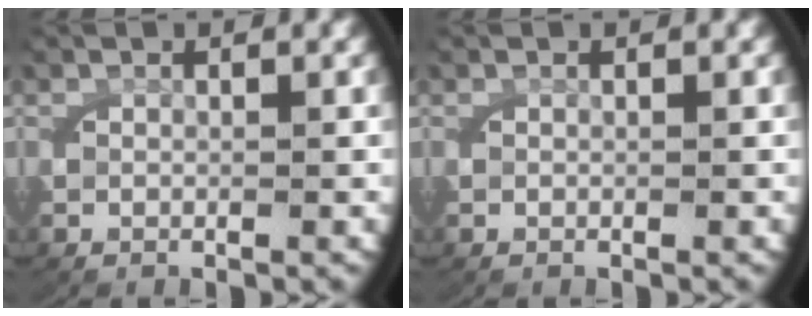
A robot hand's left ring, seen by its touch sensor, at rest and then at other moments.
{"total": 0.0}